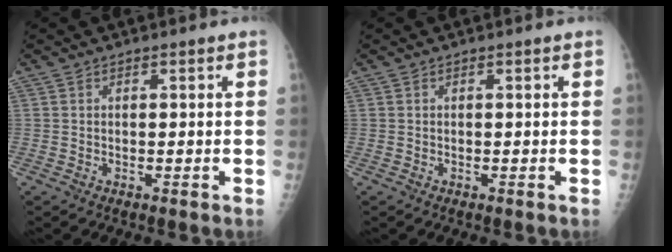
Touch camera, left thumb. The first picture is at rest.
{"total": 0.0}